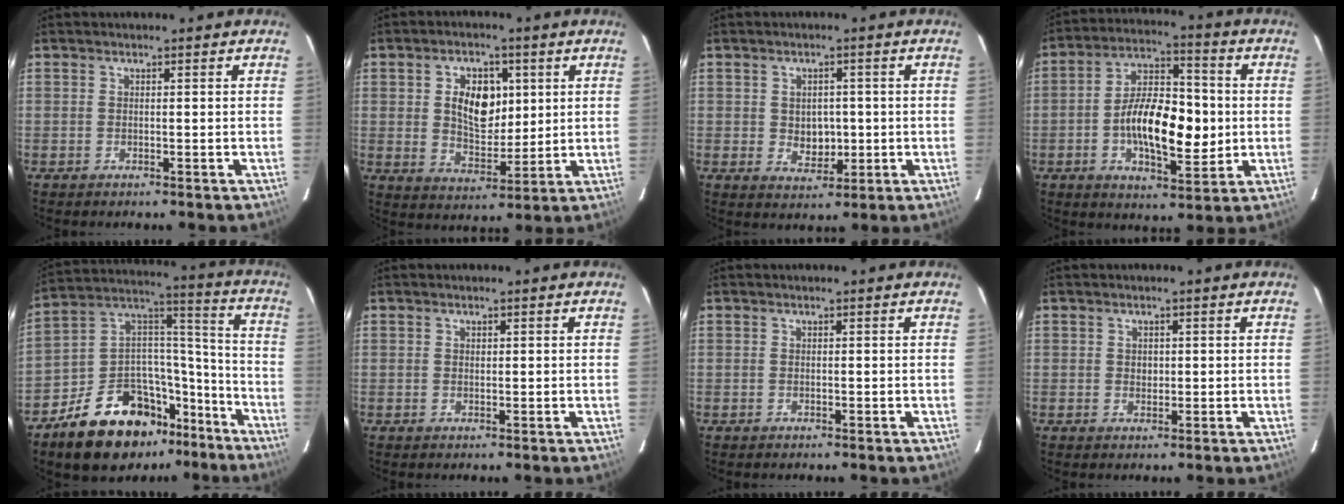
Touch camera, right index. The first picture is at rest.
{"total": 9.4, "force": [2.3, 6.0, 6.9], "torque": [-0.121, 0.009, 0.046]}
{"total": 4.8, "force": [-0.1, 3.9, 2.9], "torque": [-0.046, 0.003, 0.008]}
{"total": 15.1, "force": [-1.6, 6.7, 13.4], "torque": [-0.235, 0.013, -0.027]}
{"total": 22.4, "force": [-14.7, 12.4, 11.5], "torque": [-0.221, 0.063, -0.209]}
{"total": 0.6, "force": [0.3, 0.5, 0.3], "torque": [-0.004, 0.002, 0.005]}
{"total": 0.0}
{"total": 1.4, "force": [0.2, 1.3, 0.5], "torque": [-0.005, 0.004, 0.003]}